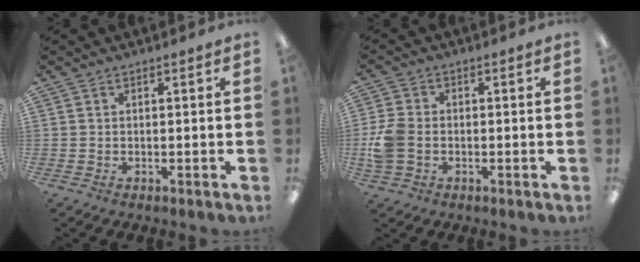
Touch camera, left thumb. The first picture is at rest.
{"total": 7.4, "force": [-1.1, 5.6, 4.7], "torque": [-0.104, 0.012, -0.018]}